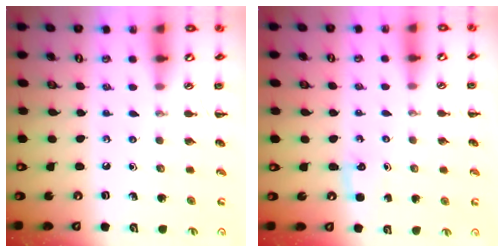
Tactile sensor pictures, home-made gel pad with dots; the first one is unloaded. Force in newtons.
{"total": 2.5, "press": 2.4, "slide": 0.8}